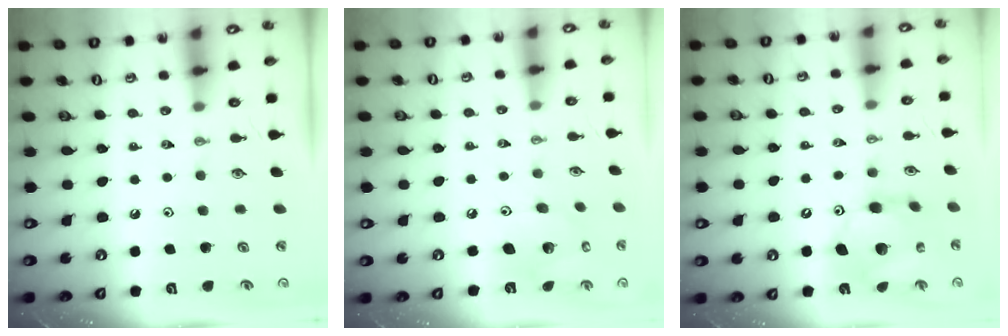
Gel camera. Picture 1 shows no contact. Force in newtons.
{"total": 11.6, "press": 11.3, "slide": 2.5}
{"total": 13.8, "press": 13.7, "slide": 1.2}